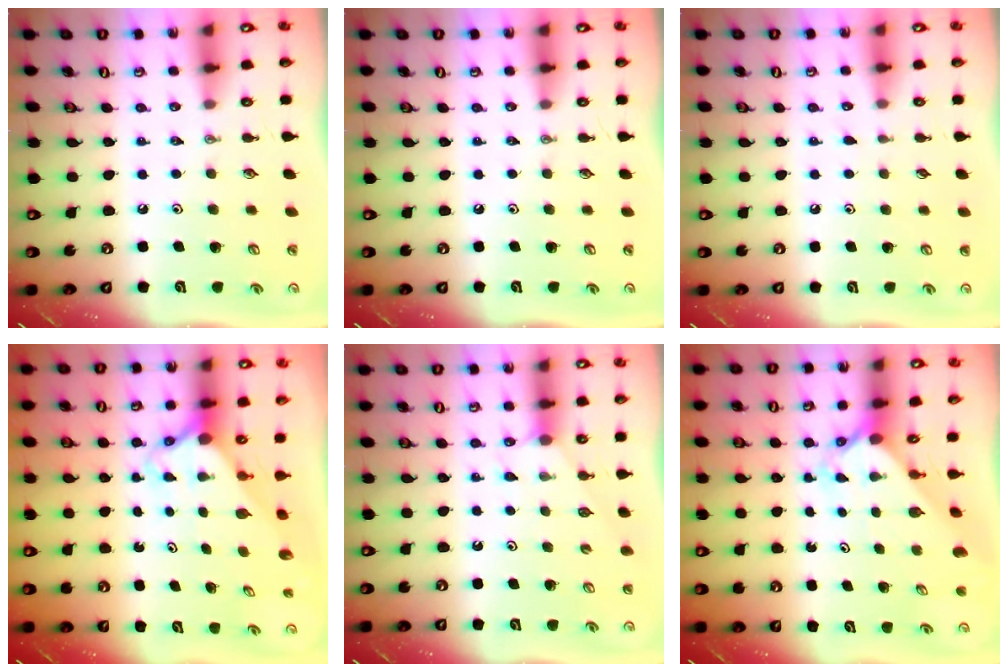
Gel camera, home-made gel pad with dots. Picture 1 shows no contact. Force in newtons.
{"total": 0.0}
{"total": 3.8, "press": 3.7, "slide": 0.6}
{"total": 2.7, "press": 2.7, "slide": 0.2}
{"total": 3.3, "press": 3.2, "slide": 0.5}
{"total": 2.5, "press": 2.5, "slide": 0.2}